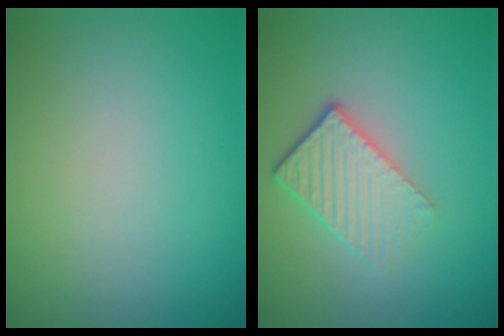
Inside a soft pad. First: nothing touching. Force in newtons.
{"total": 3.4, "press": 2.6, "slide": 2.1}